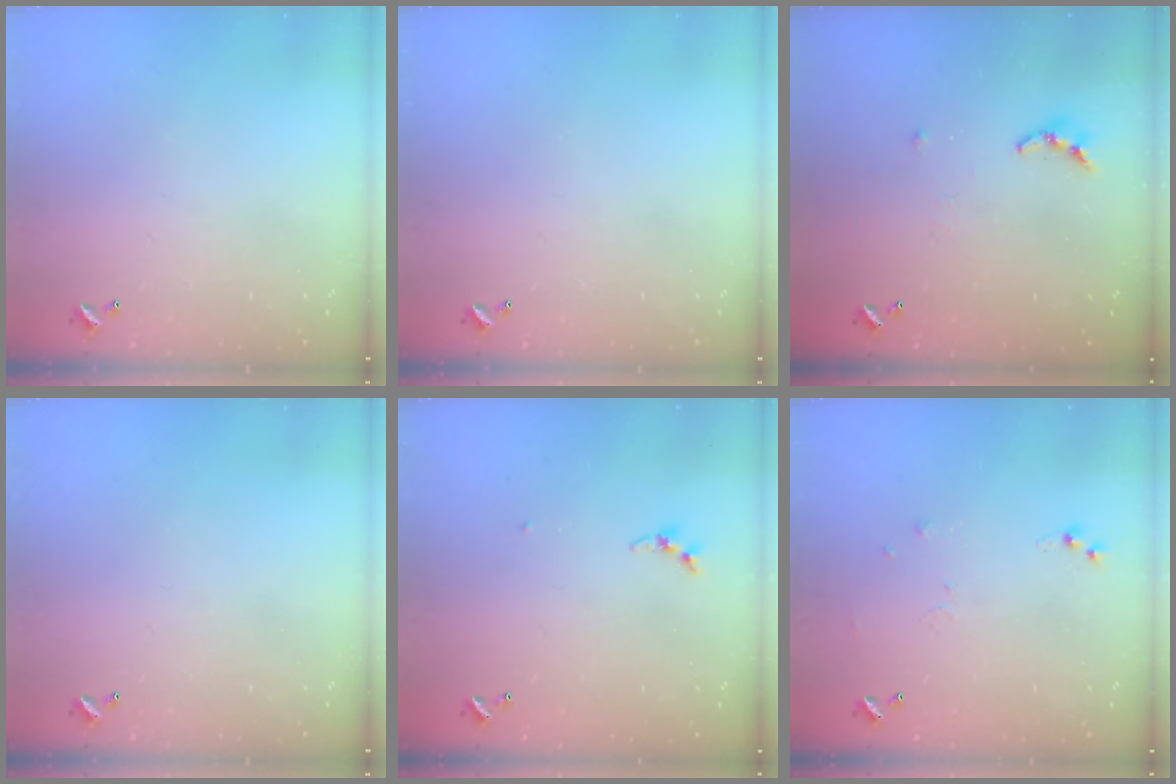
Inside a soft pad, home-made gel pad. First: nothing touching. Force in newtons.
{"total": 0.0}
{"total": 5.8, "press": 5.8, "slide": 0.1}
{"total": 0.0}
{"total": 3.8, "press": 3.8, "slide": 0.3}
{"total": 5.1, "press": 5.1, "slide": 0.6}